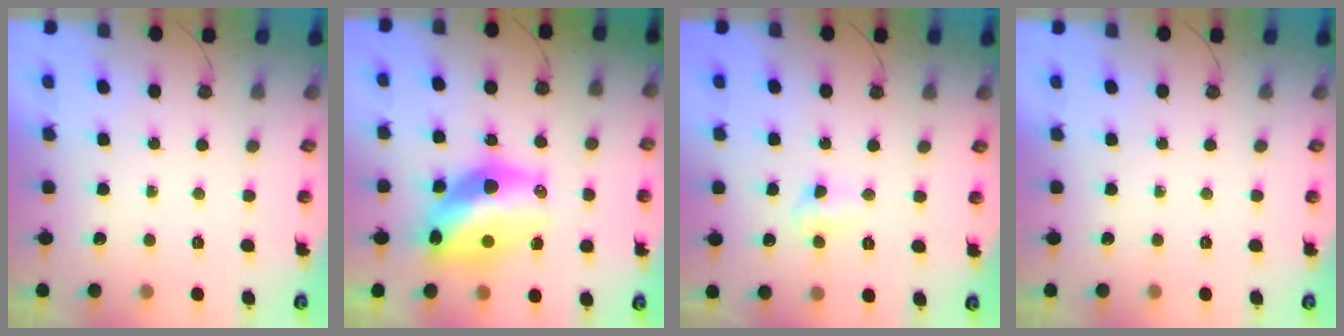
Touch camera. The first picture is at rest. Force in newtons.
{"total": 16.2, "press": 16.1, "slide": 1.8}
{"total": 3.2, "press": 3.2, "slide": 0.5}
{"total": 0.0}